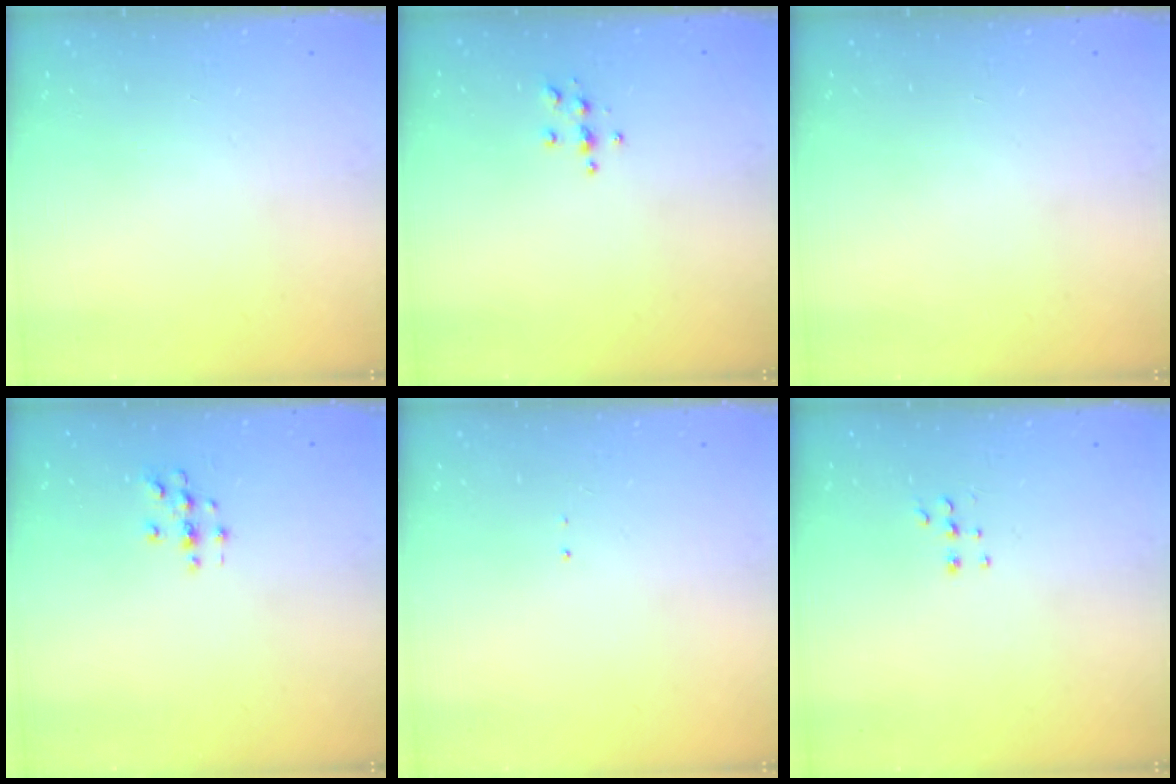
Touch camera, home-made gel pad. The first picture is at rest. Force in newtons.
{"total": 3.9, "press": 3.9, "slide": 0.5}
{"total": 0.0}
{"total": 2.9, "press": 2.9, "slide": 0.3}
{"total": 0.7, "press": 0.7, "slide": 0.1}
{"total": 5.3, "press": 5.2, "slide": 0.5}